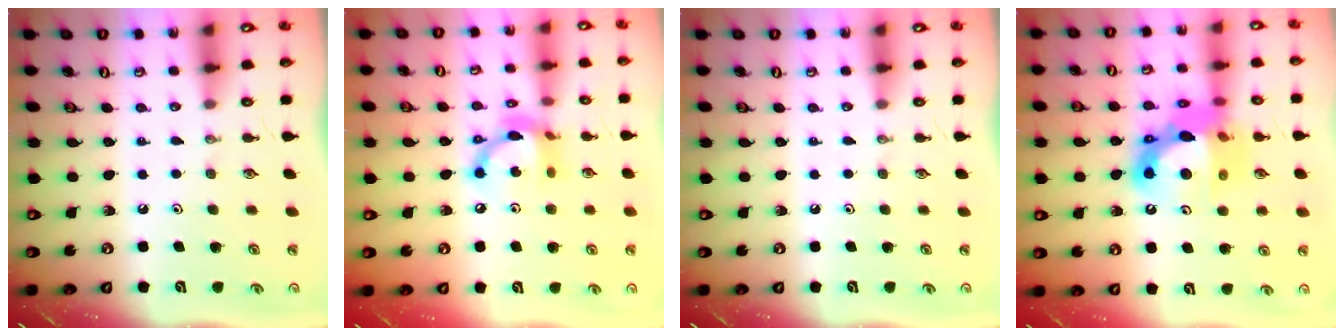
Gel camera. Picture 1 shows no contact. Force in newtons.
{"total": 12.9, "press": 12.9, "slide": 0.7}
{"total": 0.0}
{"total": 18.0, "press": 17.9, "slide": 1.5}